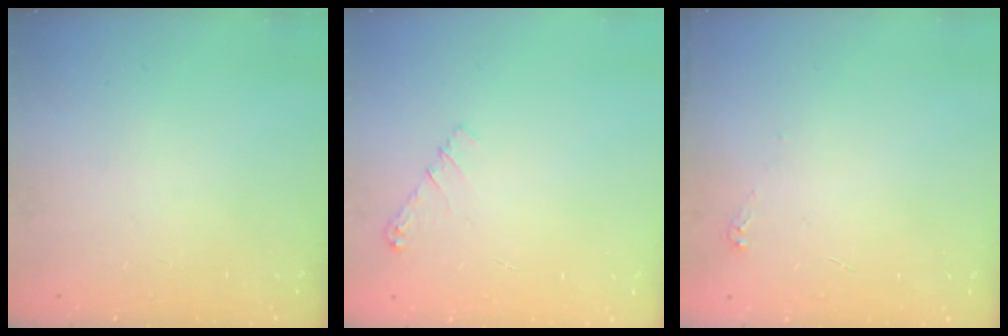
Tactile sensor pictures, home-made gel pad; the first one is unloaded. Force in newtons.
{"total": 4.1, "press": 4.1, "slide": 0.6}
{"total": 2.5, "press": 2.5, "slide": 0.3}